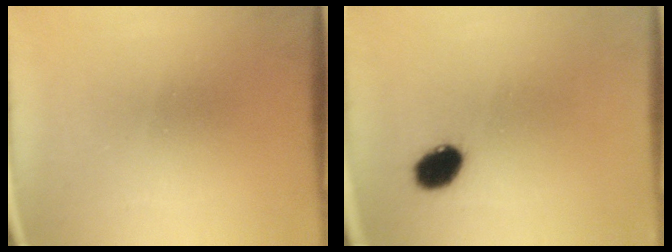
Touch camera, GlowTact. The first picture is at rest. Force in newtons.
{"total": 6.2}